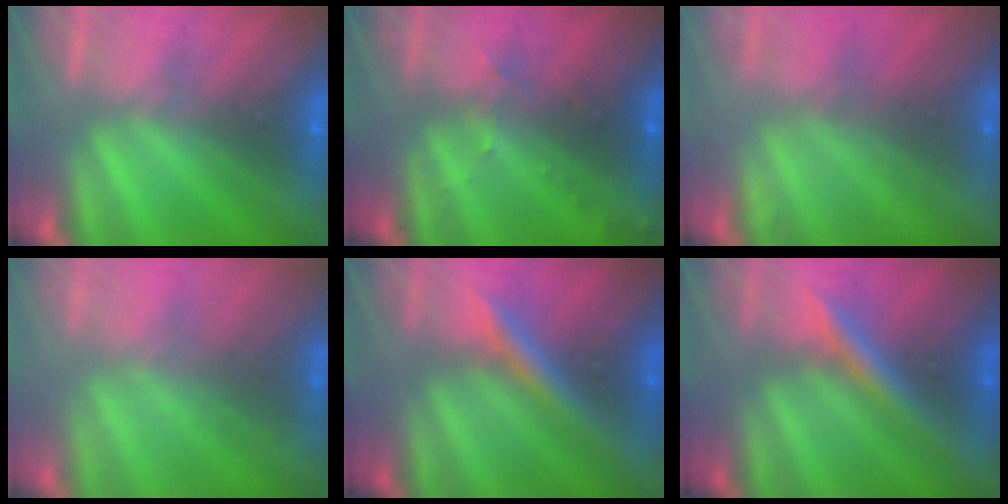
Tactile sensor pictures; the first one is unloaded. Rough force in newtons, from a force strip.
{"total": 3.0}
{"total": 2.3}
{"total": 1.8}
{"total": 2.5}
{"total": 2.5}